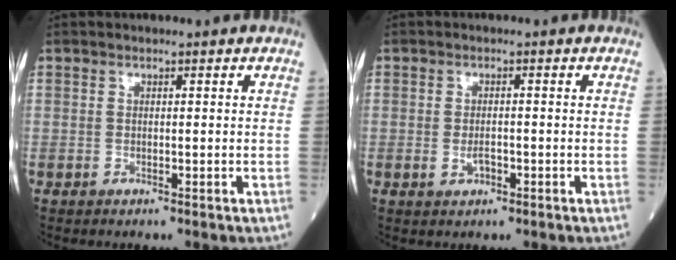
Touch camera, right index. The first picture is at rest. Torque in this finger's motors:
{"motor_torque": [-0.08, -0.08, -0.03, -0.01]}